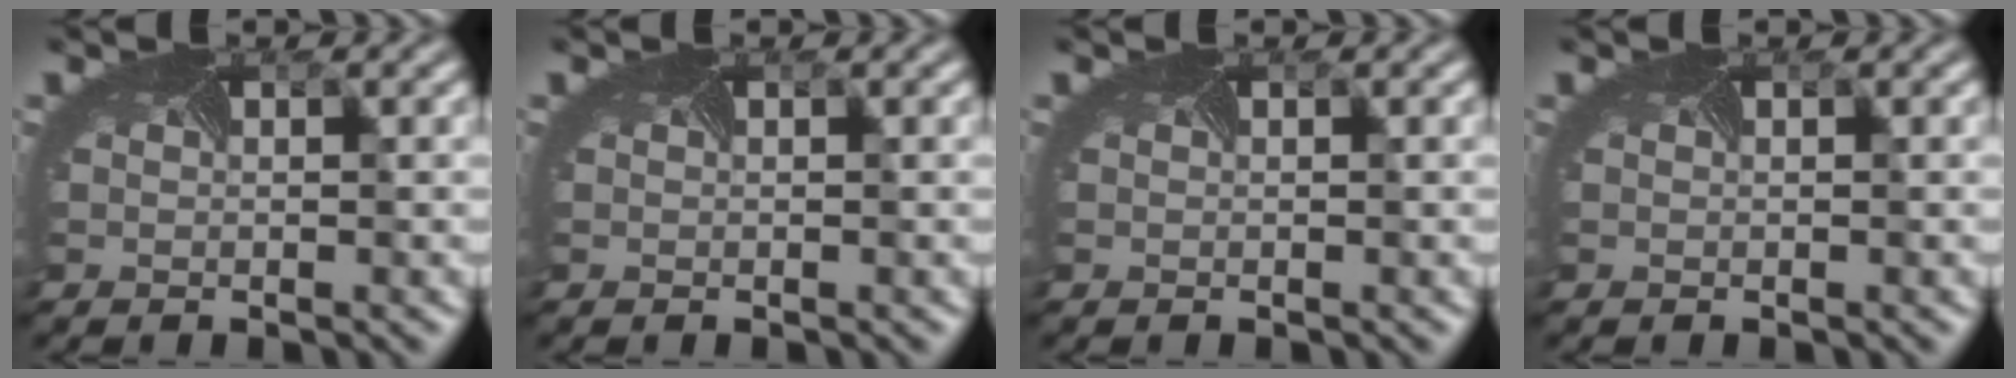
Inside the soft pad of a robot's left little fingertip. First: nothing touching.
{"total": 0.0}
{"total": 0.0}
{"total": 0.0}